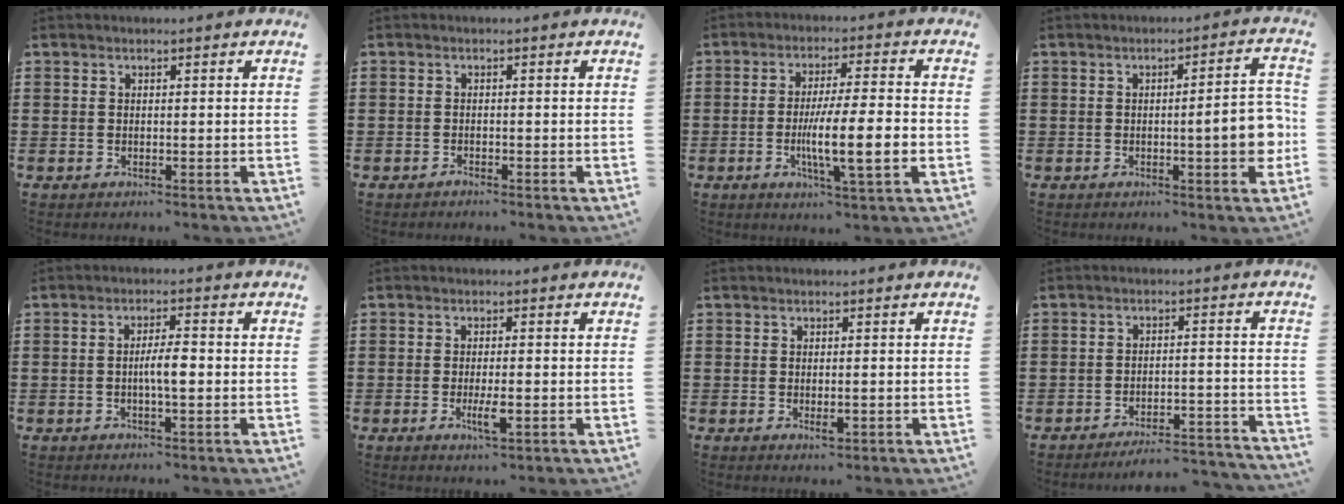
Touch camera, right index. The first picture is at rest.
{"total": 0.7, "force": [-0.7, 0.2, 0.1], "torque": [-0.004, 0.001, -0.015]}
{"total": 10.3, "force": [-2.3, 1.6, 9.9], "torque": [-0.169, -0.012, -0.042]}
{"total": 6.7, "force": [-0.8, 1.0, 6.6], "torque": [-0.087, -0.010, -0.019]}
{"total": 4.0, "force": [-0.5, 0.8, 3.9], "torque": [-0.076, 0.000, -0.012]}
{"total": 3.8, "force": [-1.2, 0.8, 3.5], "torque": [-0.072, -0.007, -0.025]}
{"total": 1.5, "force": [-0.3, 0.5, 1.4], "torque": [-0.025, -0.002, -0.006]}
{"total": 4.5, "force": [-4.4, 0.2, 1.3], "torque": [-0.024, -0.003, -0.086]}